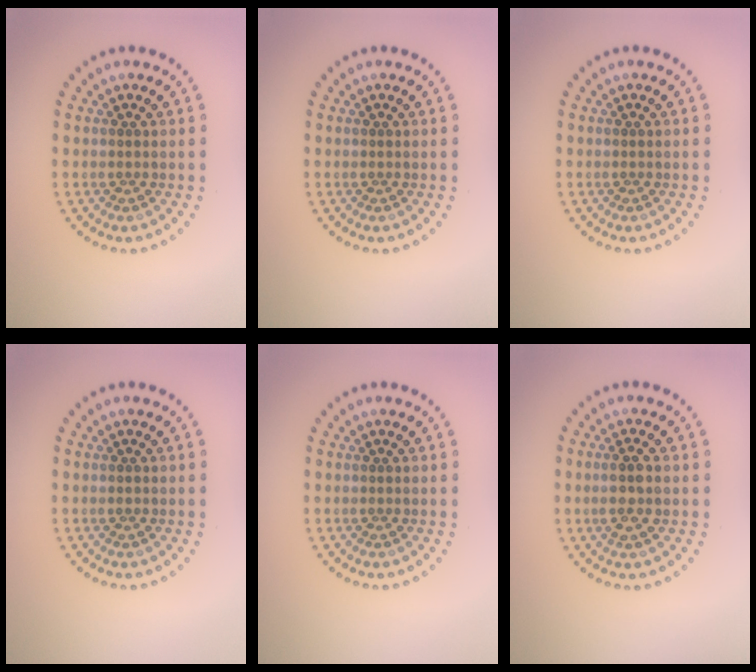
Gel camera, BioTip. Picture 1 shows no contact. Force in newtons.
{"total": 0.0}
{"total": 0.0}
{"total": 0.6, "press": 0.6, "slide": 0.0}
{"total": 0.0}
{"total": 2.2, "press": 2.1, "slide": 0.8}